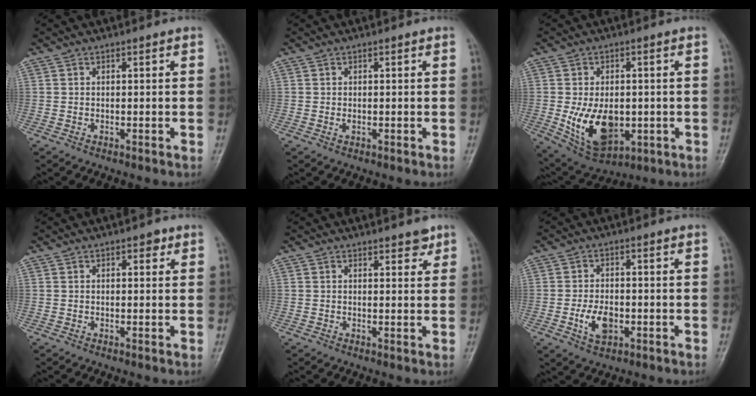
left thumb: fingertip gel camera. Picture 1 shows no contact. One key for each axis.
{"total": 0.9, "fx": -0.1, "fy": 0.5, "fz": 0.7, "tx": -0.010, "ty": -0.001, "tz": 0.000}
{"total": 12.7, "fx": -2.0, "fy": 8.1, "fz": 9.6, "tx": -0.140, "ty": -0.008, "tz": -0.013}
{"total": 1.9, "fx": 1.0, "fy": 1.0, "fz": 1.3, "tx": -0.009, "ty": 0.000, "tz": 0.010}
{"total": 2.5, "fx": 1.9, "fy": 1.0, "fz": 1.3, "tx": -0.005, "ty": -0.011, "tz": 0.023}
{"total": 5.8, "fx": -1.7, "fy": 3.5, "fz": 4.3, "tx": -0.073, "ty": 0.004, "tz": -0.028}